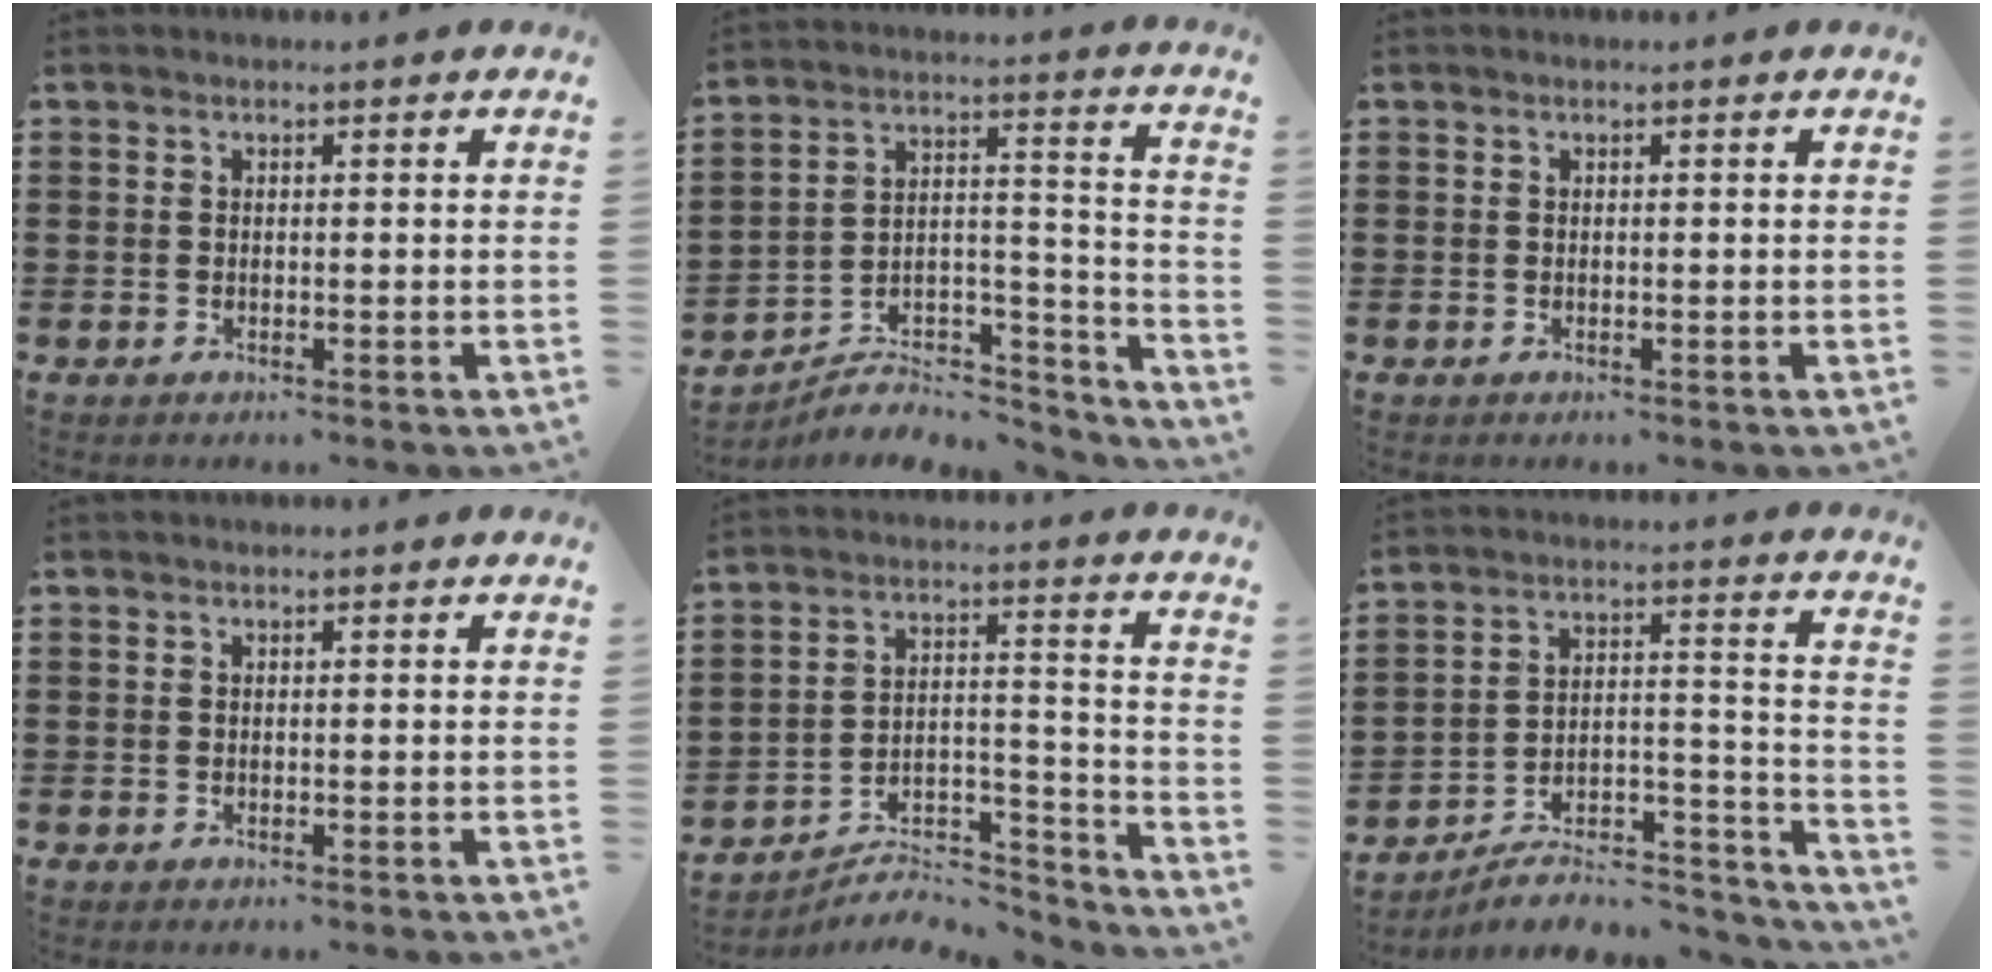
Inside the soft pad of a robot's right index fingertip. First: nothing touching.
{"total": 6.2, "force": [-5.6, 2.0, 1.5], "torque": [-0.018, 0.007, -0.109]}
{"total": 0.0}
{"total": 0.0}
{"total": 7.3, "force": [-6.9, 1.4, 1.9], "torque": [-0.020, 0.012, -0.134]}
{"total": 7.6, "force": [-6.6, 2.2, 3.1], "torque": [-0.038, 0.011, -0.124]}